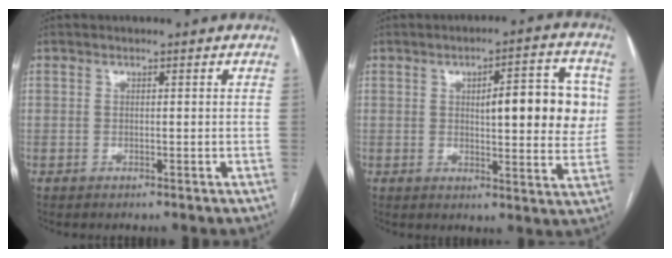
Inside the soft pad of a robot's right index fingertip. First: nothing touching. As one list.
[{"total": 11.7, "force": [2.0, 3.1, 11.1], "torque": [-0.137, 0.018, 0.025]}]